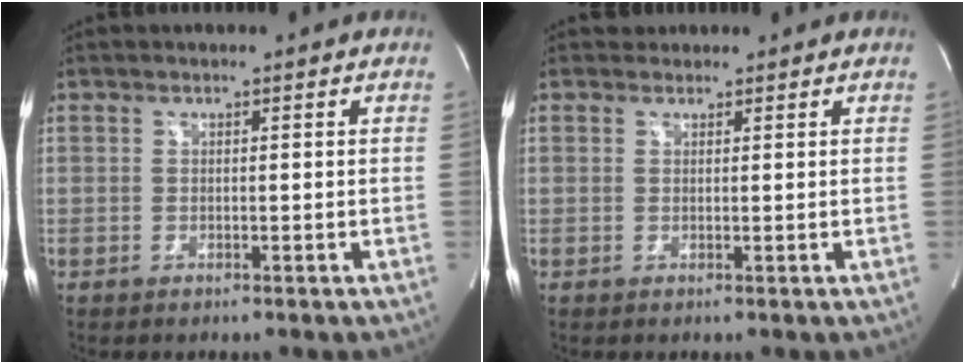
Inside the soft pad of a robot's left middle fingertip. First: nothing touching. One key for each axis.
{"total": 1.1, "fx": 0.9, "fy": 0.5, "fz": -0.3, "tx": 0.001, "ty": 0.009, "tz": 0.012}